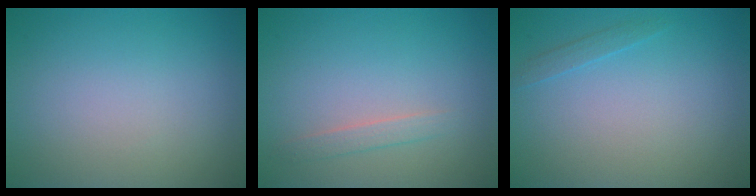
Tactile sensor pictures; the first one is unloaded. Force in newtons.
{"total": 1.2, "press": 1.2, "slide": 0.1}
{"total": 0.9, "press": 0.9, "slide": 0.1}